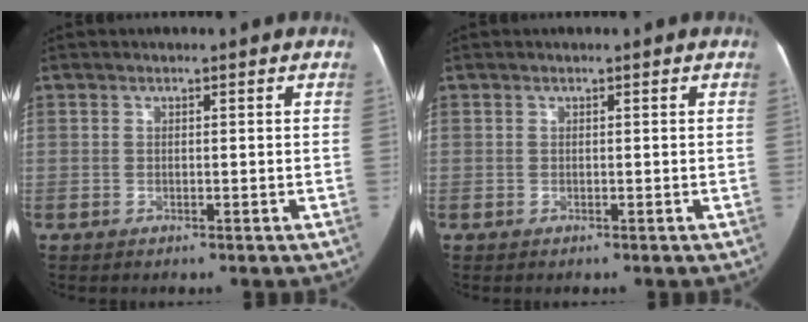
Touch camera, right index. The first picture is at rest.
{"total": 0.0}